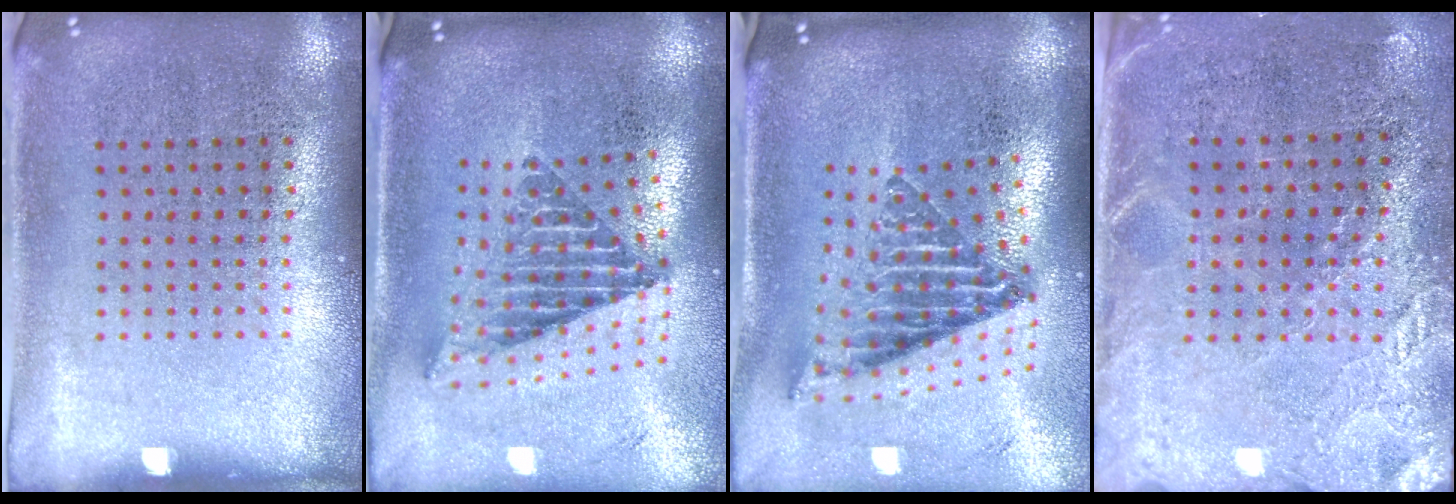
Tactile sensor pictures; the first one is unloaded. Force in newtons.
{"total": 2.4, "press": 1.6, "slide": 1.8}
{"total": 2.6, "press": 1.6, "slide": 2.0}
{"total": 3.0, "press": 2.7, "slide": 1.2}